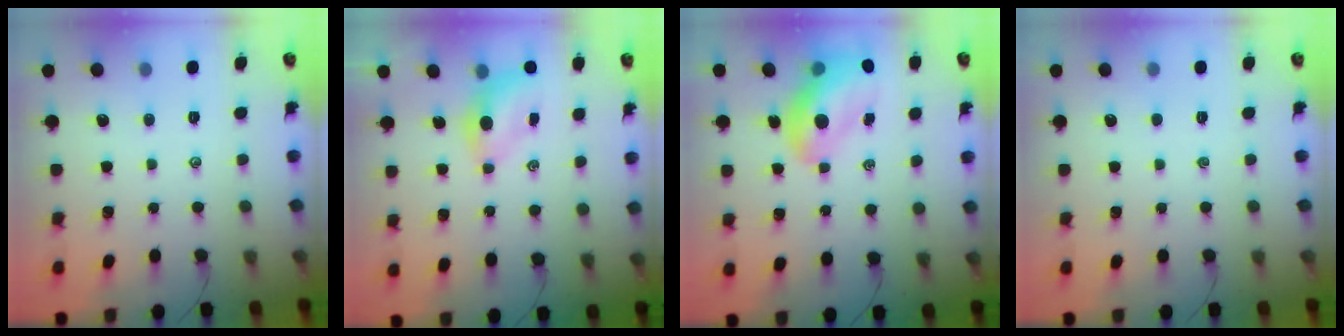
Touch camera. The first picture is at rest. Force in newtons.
{"total": 5.1, "press": 4.9, "slide": 1.4}
{"total": 11.9, "press": 11.4, "slide": 3.5}
{"total": 0.0}